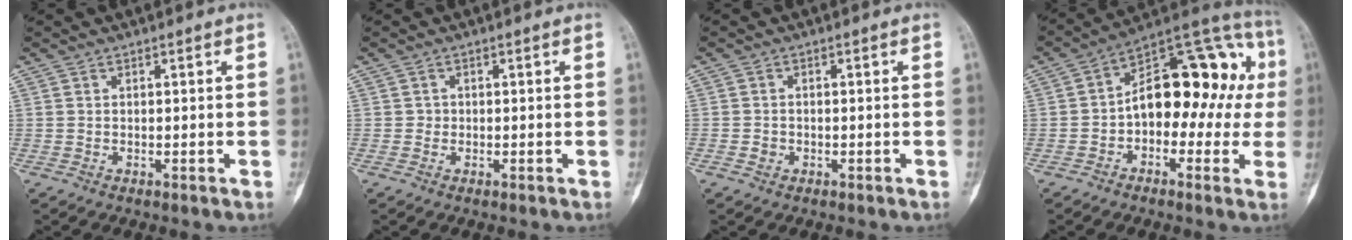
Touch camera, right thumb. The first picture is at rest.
{"total": 0.6, "force": [-0.1, 0.6, 0.1], "torque": [0.004, 0.003, -0.004]}
{"total": 1.4, "force": [-0.6, 1.2, 0.4], "torque": [-0.001, 0.006, -0.011]}
{"total": 19.4, "force": [0.1, 11.5, 15.6], "torque": [-0.172, 0.057, -0.008]}